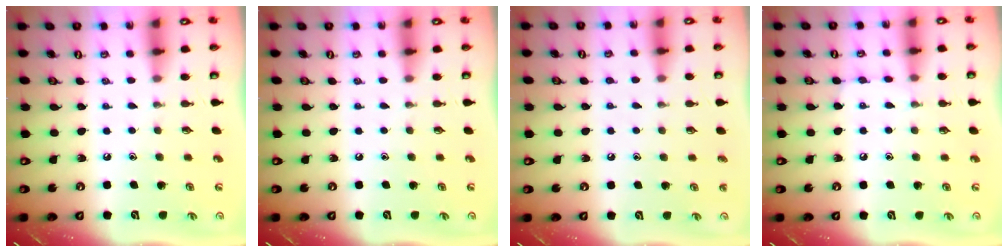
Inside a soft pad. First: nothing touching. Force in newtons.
{"total": 0.0}
{"total": 3.6, "press": 3.5, "slide": 0.4}
{"total": 5.8, "press": 5.8, "slide": 0.6}